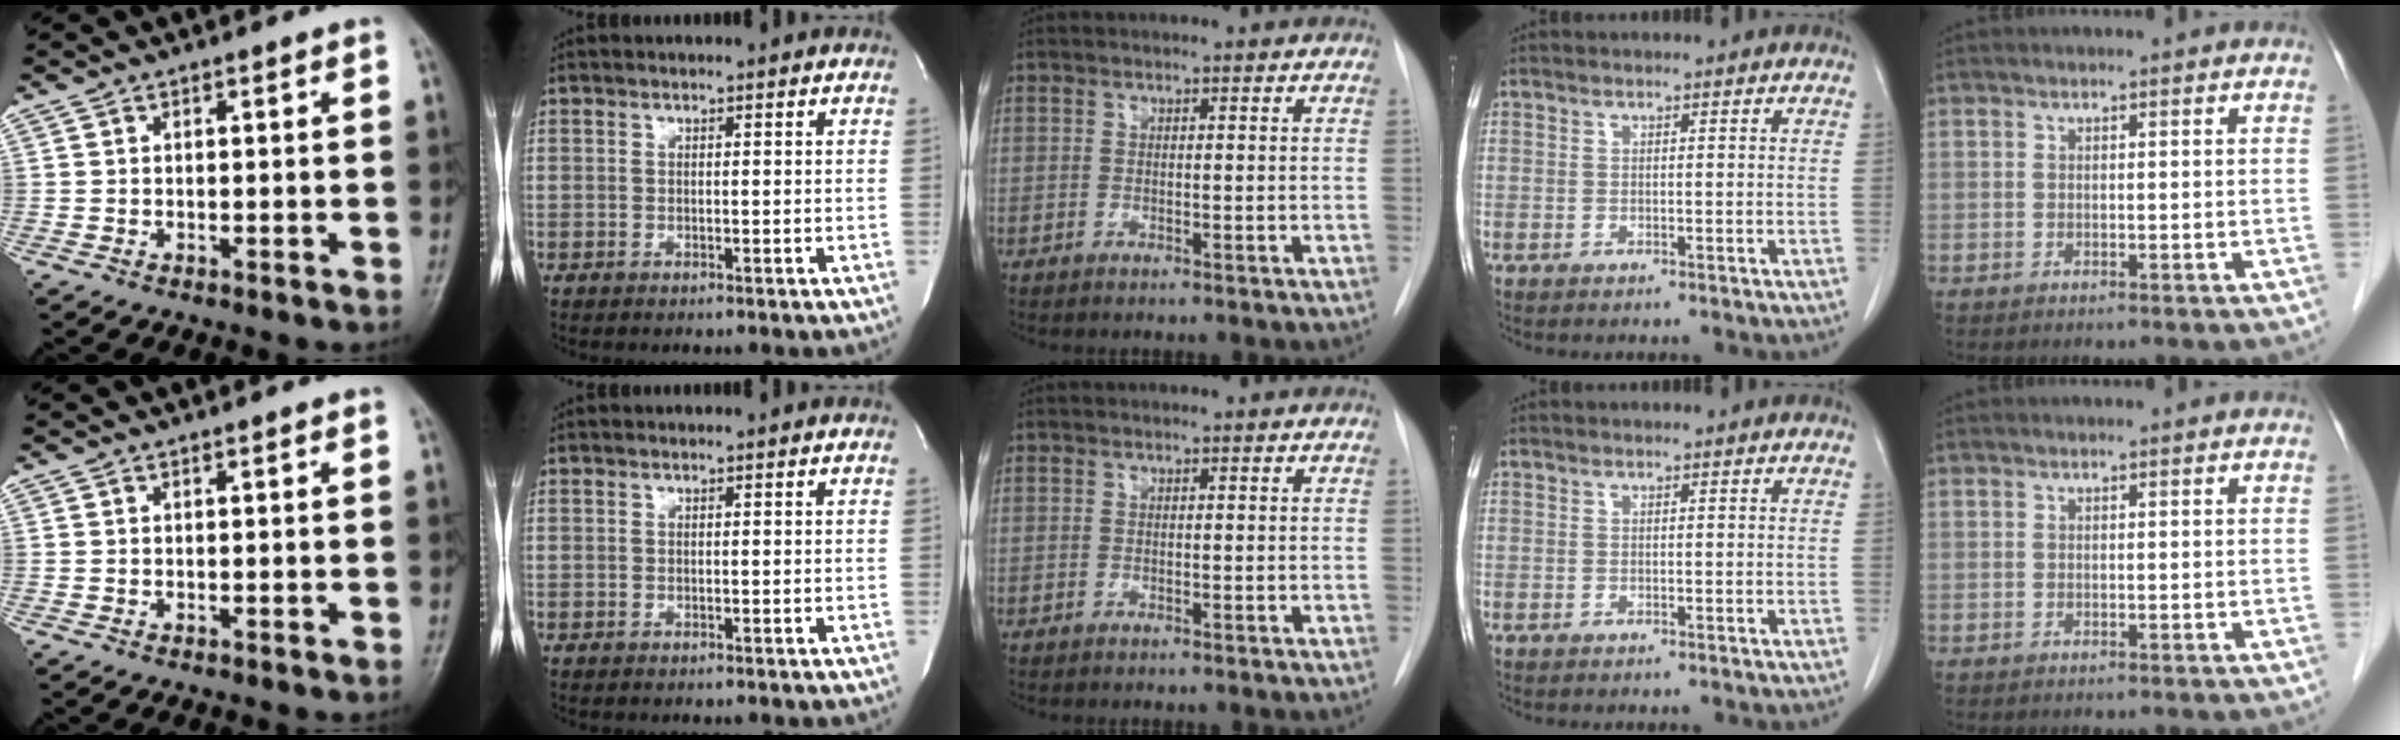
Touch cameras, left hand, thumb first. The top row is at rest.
{}